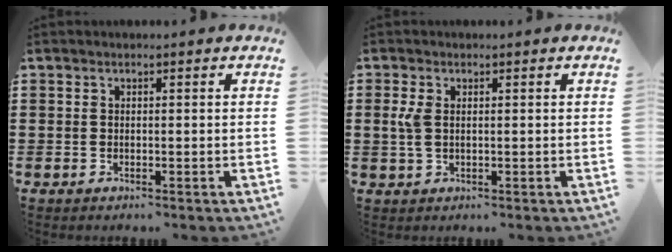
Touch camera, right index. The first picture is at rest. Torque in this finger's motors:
{"motor_torque": [0.53, 0.06, 0.09, 0.07]}